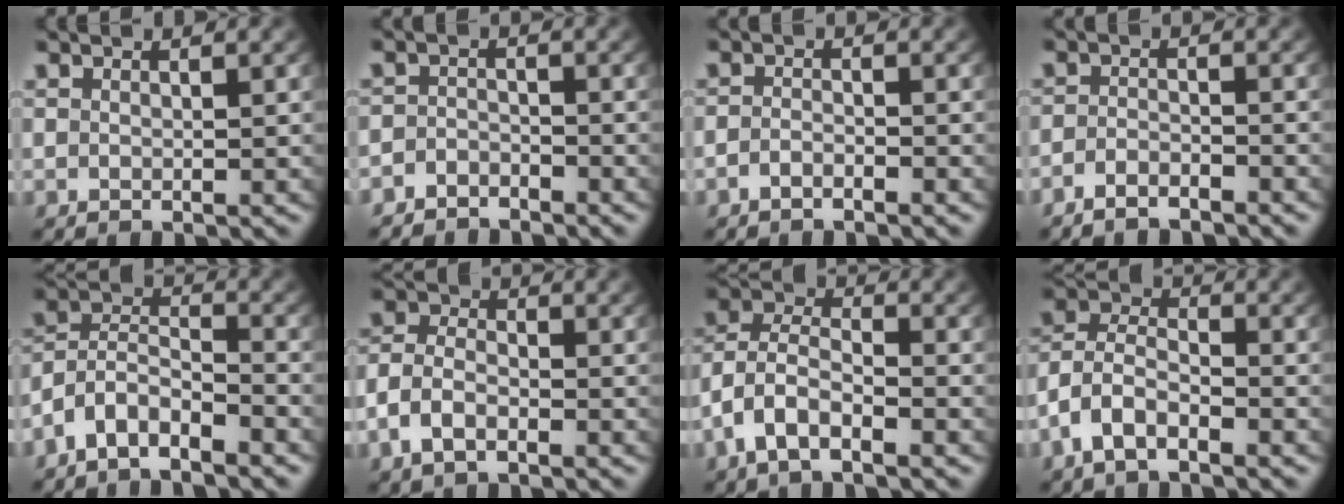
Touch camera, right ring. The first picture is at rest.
{"total": 3.3, "force": [-3.1, 1.3, -0.2], "torque": [-0.002, -0.020, -0.050]}
{"total": 1.5, "force": [-1.5, 0.2, 0.4], "torque": [-0.010, -0.009, -0.026]}
{"total": 3.1, "force": [-2.9, 0.7, 0.6], "torque": [-0.017, -0.010, -0.047]}
{"total": 7.4, "force": [-3.1, 6.3, 2.5], "torque": [-0.073, -0.024, -0.066]}
{"total": 4.6, "force": [-1.6, 3.6, 2.5], "torque": [-0.067, -0.019, -0.024]}
{"total": 6.1, "force": [-1.1, 4.8, 3.7], "torque": [-0.101, -0.023, -0.020]}
{"total": 6.6, "force": [-1.7, 5.5, 3.3], "torque": [-0.096, -0.025, -0.033]}